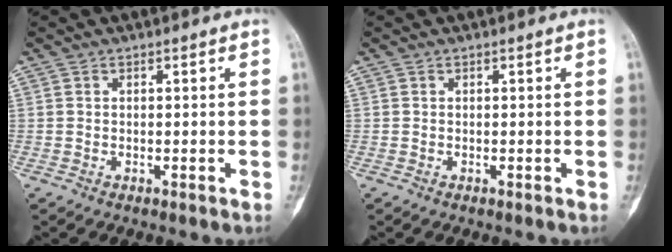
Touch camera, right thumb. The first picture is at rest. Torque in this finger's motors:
{"motor_torque": [0.00, 0.00, 0.04, -0.03, 0.00]}